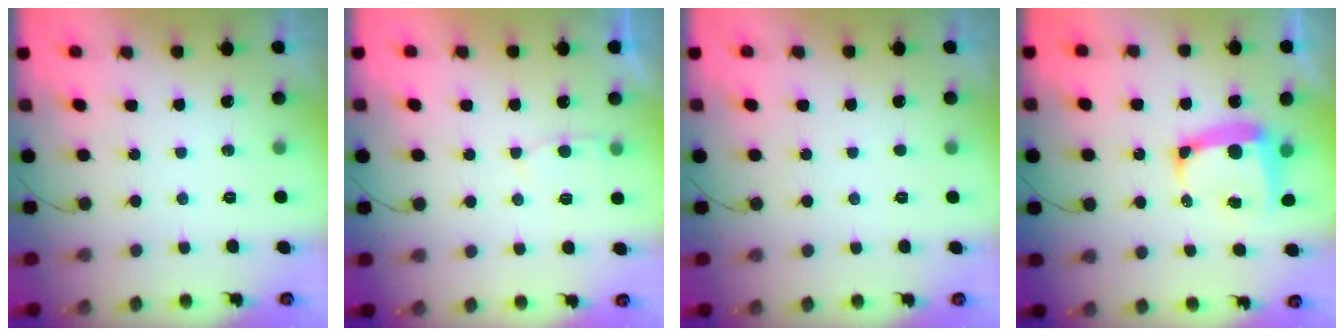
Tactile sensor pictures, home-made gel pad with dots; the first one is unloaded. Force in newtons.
{"total": 3.0, "press": 3.0, "slide": 0.4}
{"total": 1.6, "press": 1.6, "slide": 0.2}
{"total": 10.6, "press": 10.6, "slide": 1.2}